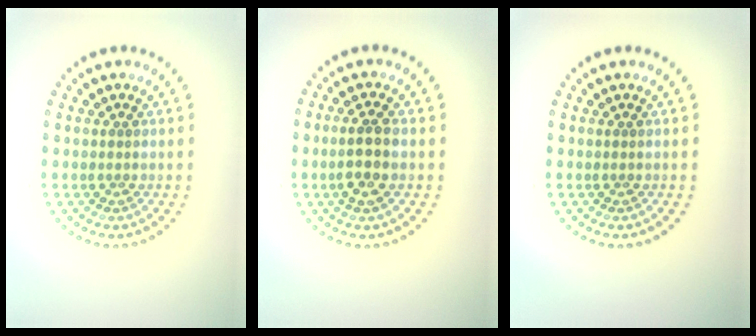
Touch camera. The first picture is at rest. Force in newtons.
{"total": 2.7, "press": 2.5, "slide": 1.0}
{"total": 0.0}